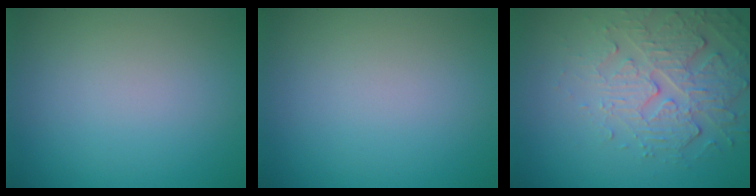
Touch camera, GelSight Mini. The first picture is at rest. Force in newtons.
{"total": 0.0}
{"total": 5.2, "press": 3.6, "slide": 3.7}